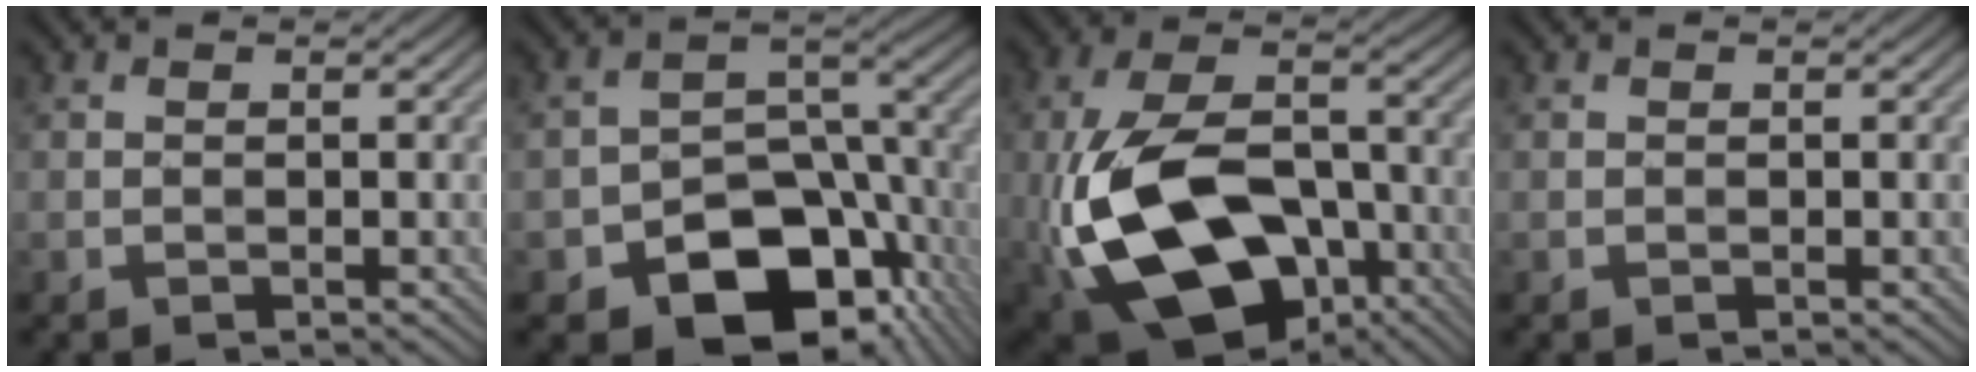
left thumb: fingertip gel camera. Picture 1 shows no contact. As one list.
[{"total": 13.6, "force": [-7.0, 8.3, 8.1], "torque": [-0.110, -0.024, -0.117]}, {"total": 18.3, "force": [-6.6, 10.8, 13.1], "torque": [-0.289, -0.025, -0.113]}, {"total": 0.0}]